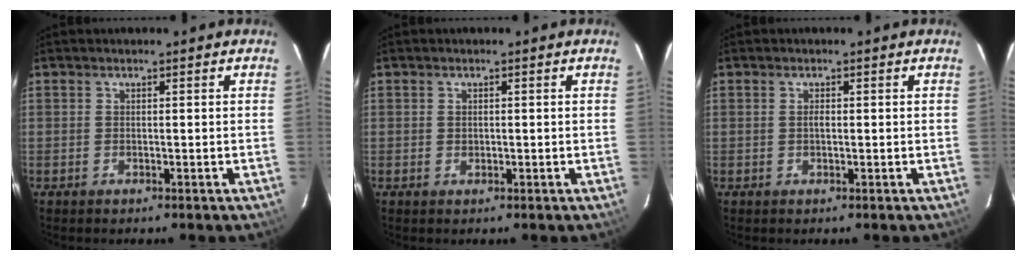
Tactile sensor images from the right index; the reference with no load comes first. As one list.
[{"total": 0.6, "force": [0.0, 0.6, 0.2], "torque": [0.000, 0.001, 0.002]}, {"total": 0.8, "force": [0.0, 0.4, 0.7], "torque": [-0.013, 0.001, -0.001]}]